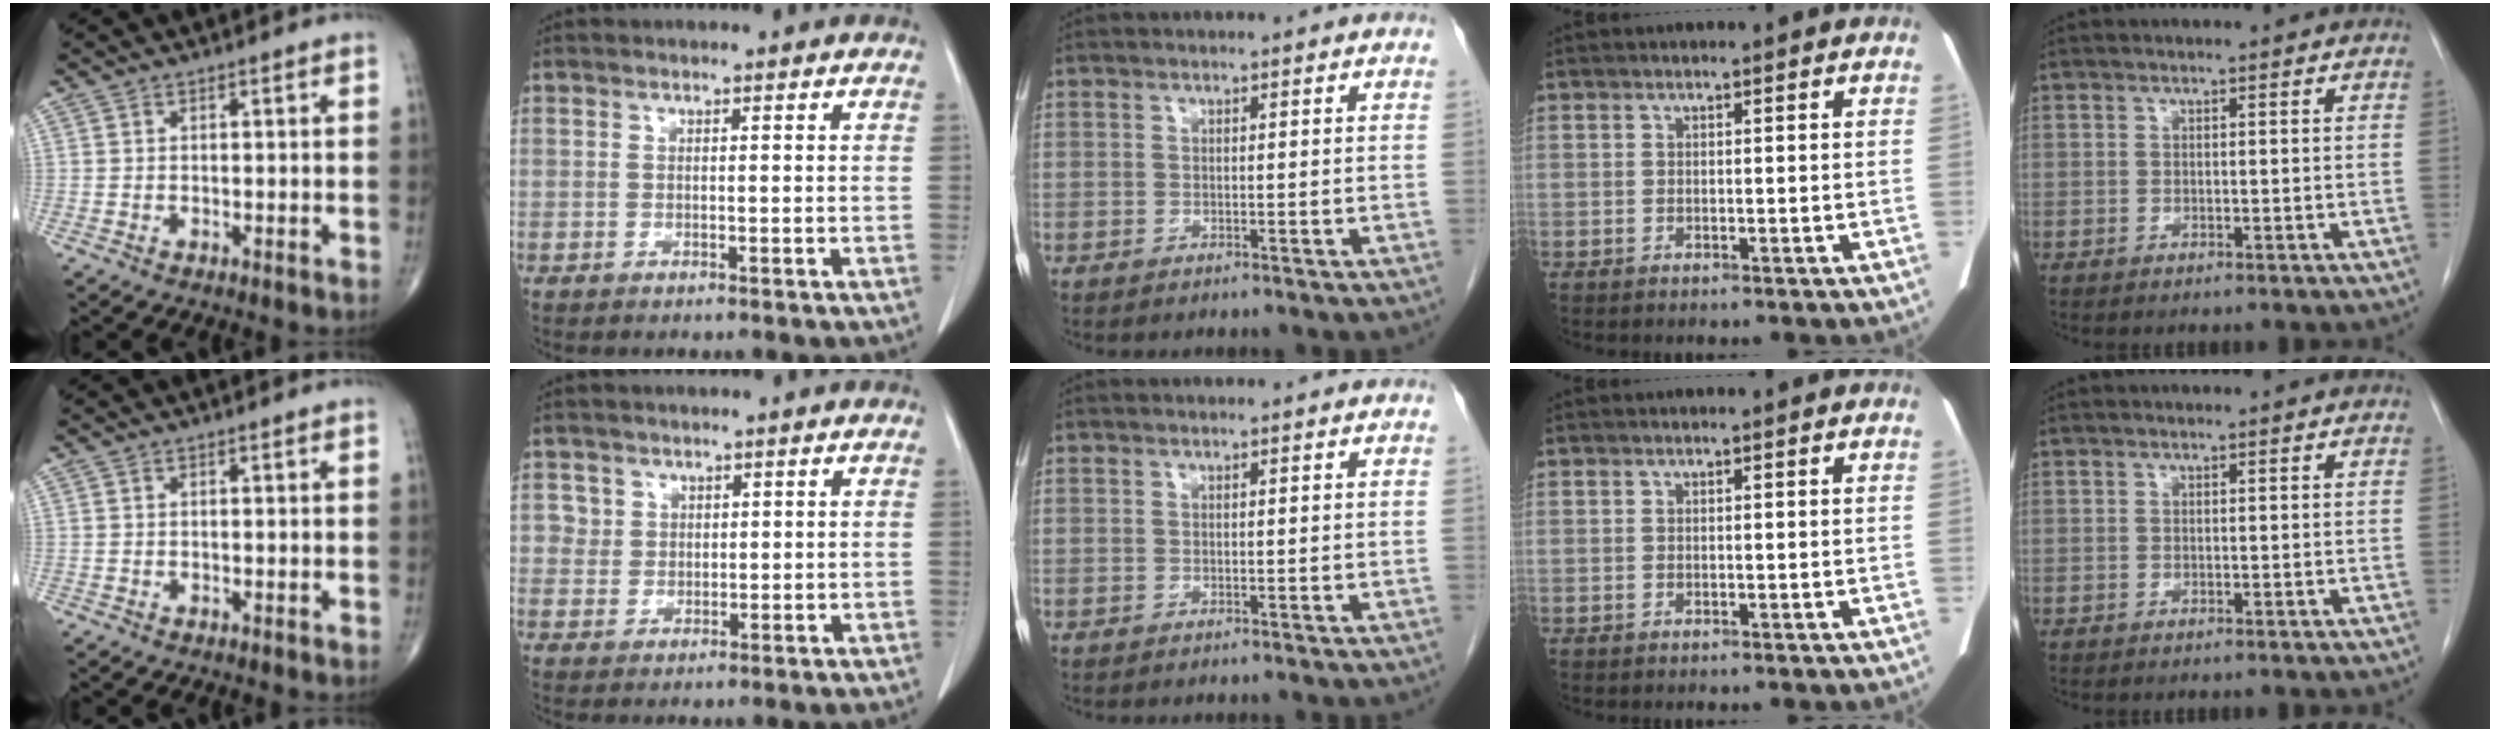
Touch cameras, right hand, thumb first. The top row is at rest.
{"index": {"total": 3.4, "force": [1.4, 3.1, -0.1], "torque": [0.020, 0.001, 0.022]}}